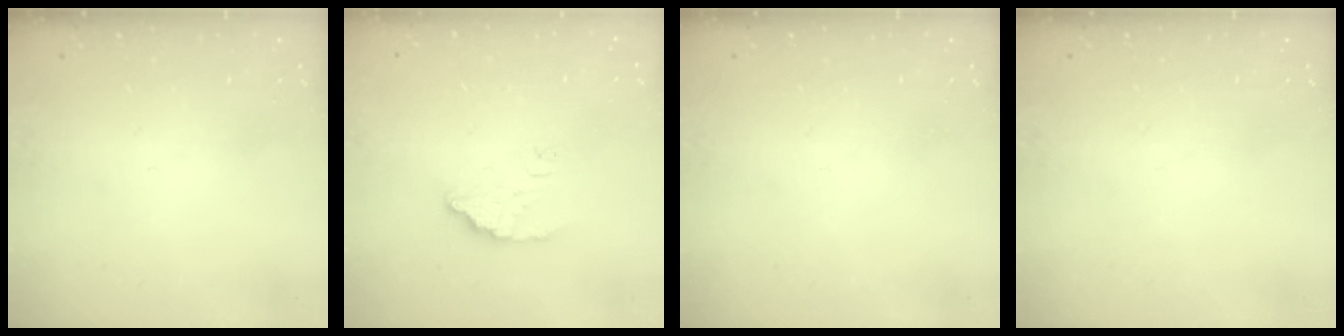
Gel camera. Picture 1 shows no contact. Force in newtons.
{"total": 3.6, "press": 3.6, "slide": 0.2}
{"total": 0.0}
{"total": 0.0}